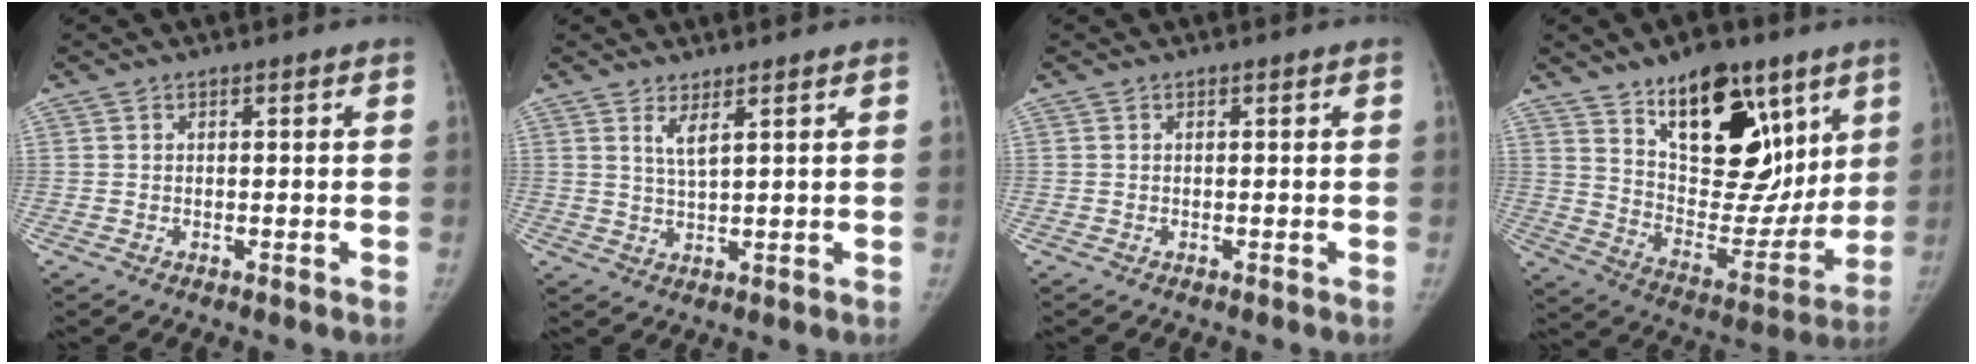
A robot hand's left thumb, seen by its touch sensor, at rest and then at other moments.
{"total": 2.8, "force": [1.7, 0.2, 2.2], "torque": [-0.047, -0.022, 0.037]}
{"total": 0.0}
{"total": 23.7, "force": [12.5, 12.6, 15.8], "torque": [-0.175, -0.058, 0.206]}